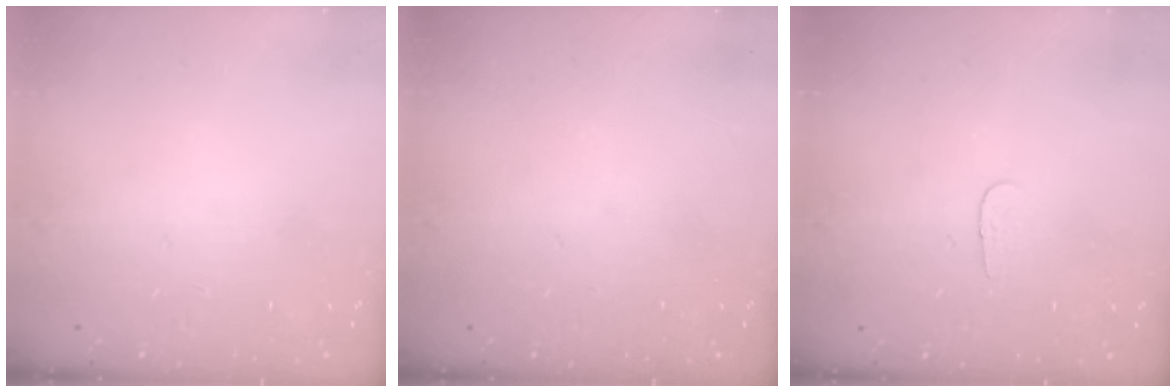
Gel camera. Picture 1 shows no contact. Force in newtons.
{"total": 0.0}
{"total": 2.8, "press": 2.8, "slide": 0.3}